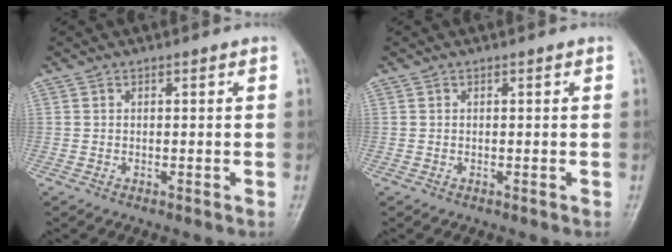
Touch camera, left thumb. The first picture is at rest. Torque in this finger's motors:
{"motor_torque": [-0.02, 0.04, 0.00, 0.07, 0.00]}